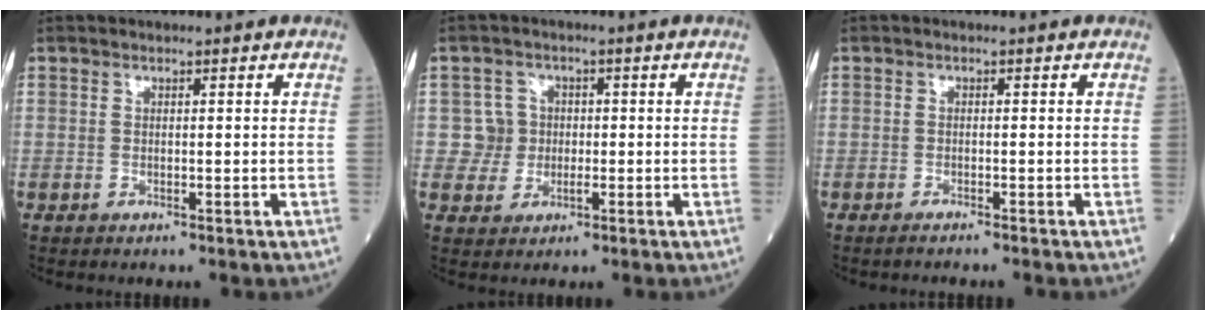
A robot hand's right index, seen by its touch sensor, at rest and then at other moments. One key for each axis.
{"total": 3.6, "fx": -0.1, "fy": 3.6, "fz": 0.0, "tx": 0.013, "ty": 0.008, "tz": -0.003}
{"total": 2.2, "fx": -1.9, "fy": -0.1, "fz": 1.0, "tx": -0.015, "ty": -0.001, "tz": -0.024}